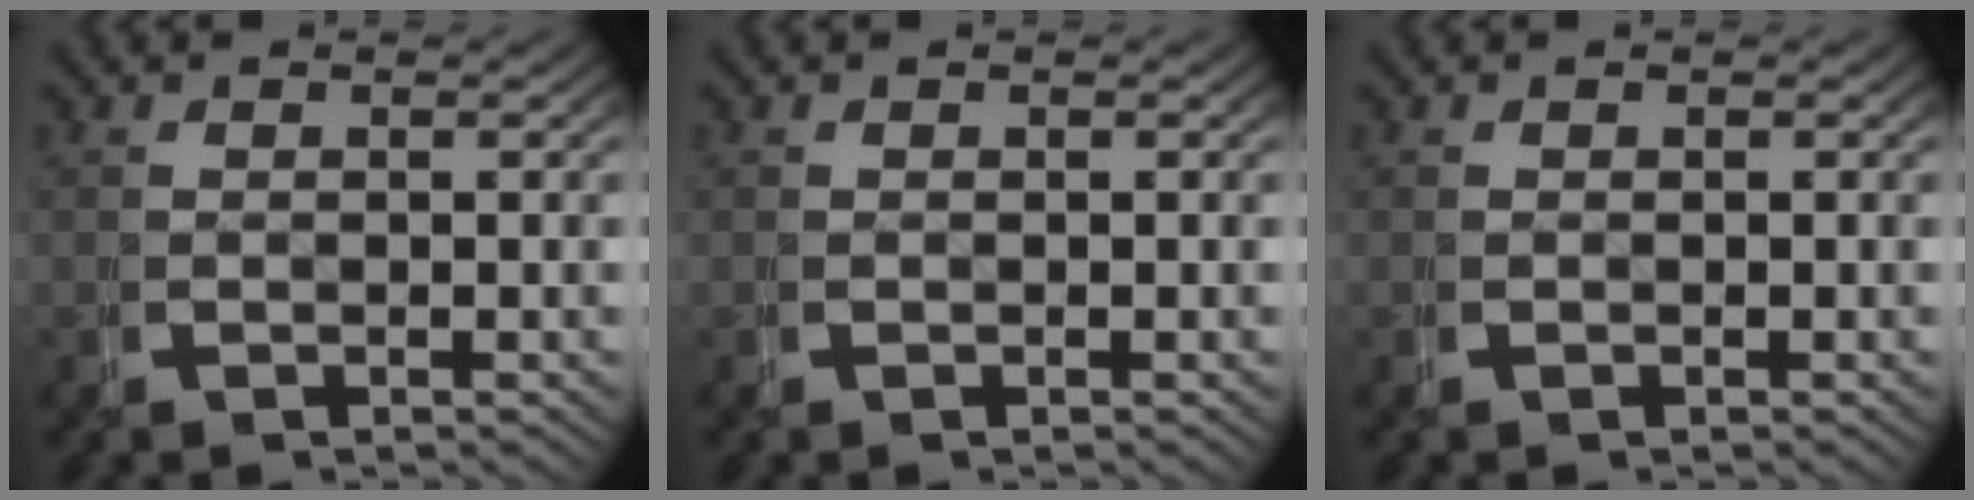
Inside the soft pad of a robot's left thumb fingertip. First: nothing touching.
{"total": 0.0}
{"total": 0.0}